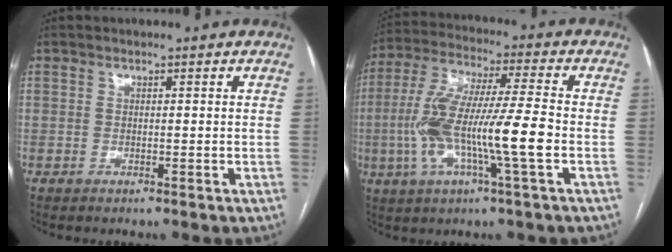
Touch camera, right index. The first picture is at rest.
{"total": 14.8, "force": [-3.0, 0.8, 14.5], "torque": [-0.294, 0.005, -0.060]}